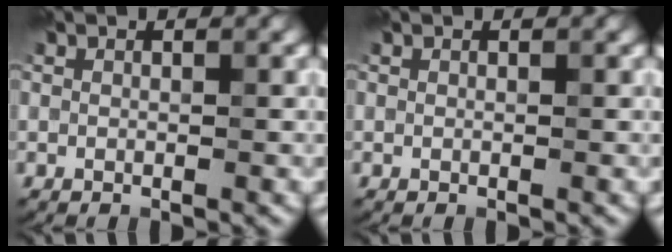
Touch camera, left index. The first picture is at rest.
{"total": 0.0}